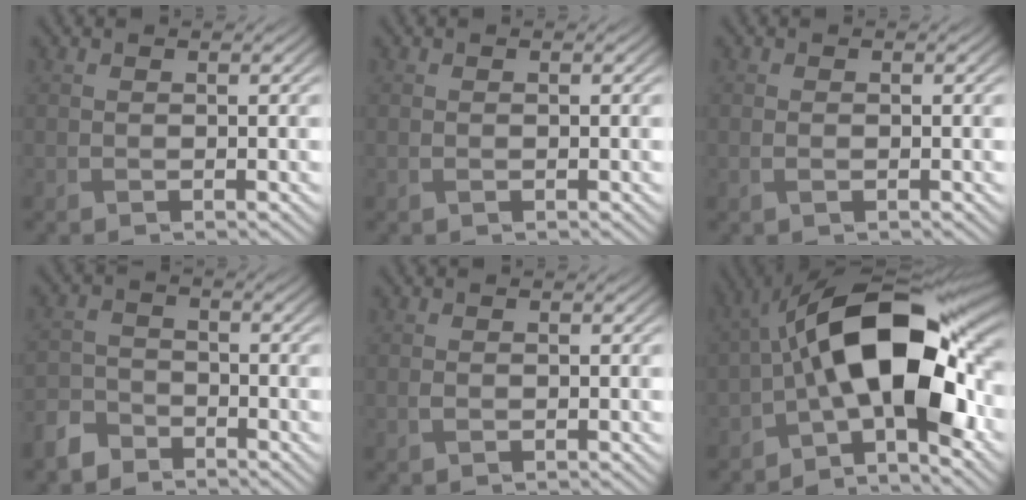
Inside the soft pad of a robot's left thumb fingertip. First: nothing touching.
{"total": 0.0}
{"total": 0.7, "force": [-0.2, 0.3, 0.6], "torque": [-0.013, -0.003, -0.001]}
{"total": 4.3, "force": [-3.6, 2.1, 1.2], "torque": [-0.027, -0.005, -0.086]}
{"total": 0.7, "force": [-0.1, 0.4, 0.6], "torque": [-0.013, -0.002, -0.001]}
{"total": 16.5, "force": [-2.2, 7.2, 14.7], "torque": [-0.229, 0.026, -0.054]}